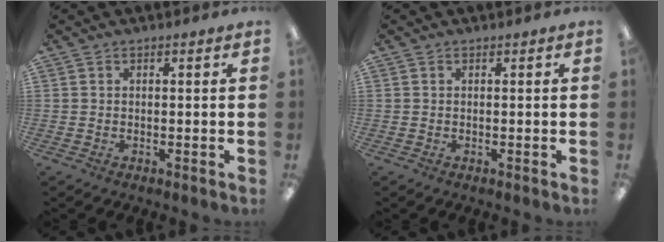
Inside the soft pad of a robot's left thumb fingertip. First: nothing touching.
{"total": 0.0}